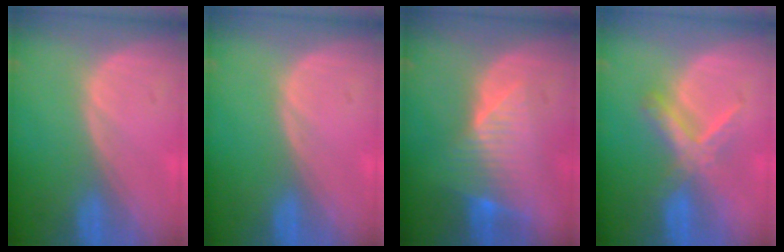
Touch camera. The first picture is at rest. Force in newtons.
{"total": 0.0}
{"total": 8.0, "press": 6.9, "slide": 4.0}
{"total": 5.5, "press": 5.5, "slide": 0.7}